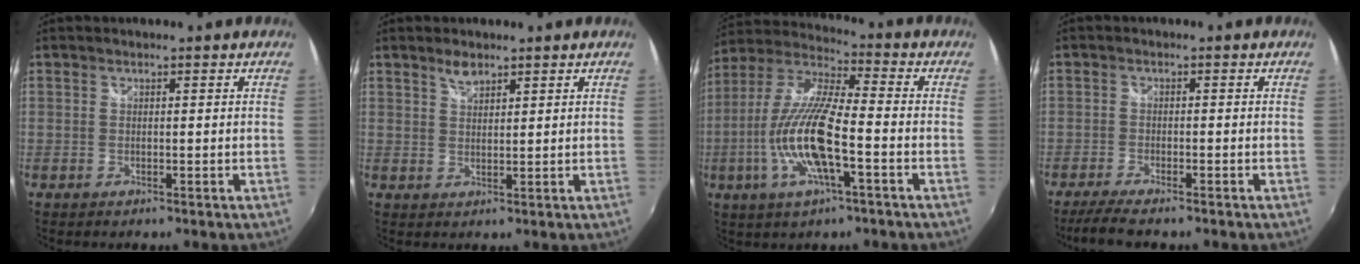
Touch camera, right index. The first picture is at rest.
{"total": 2.6, "force": [2.0, 1.1, 1.3], "torque": [-0.020, 0.003, 0.037]}
{"total": 15.8, "force": [-4.7, 3.5, 14.6], "torque": [-0.298, -0.009, -0.094]}
{"total": 6.0, "force": [-4.9, 0.8, 3.3], "torque": [-0.085, -0.021, -0.089]}